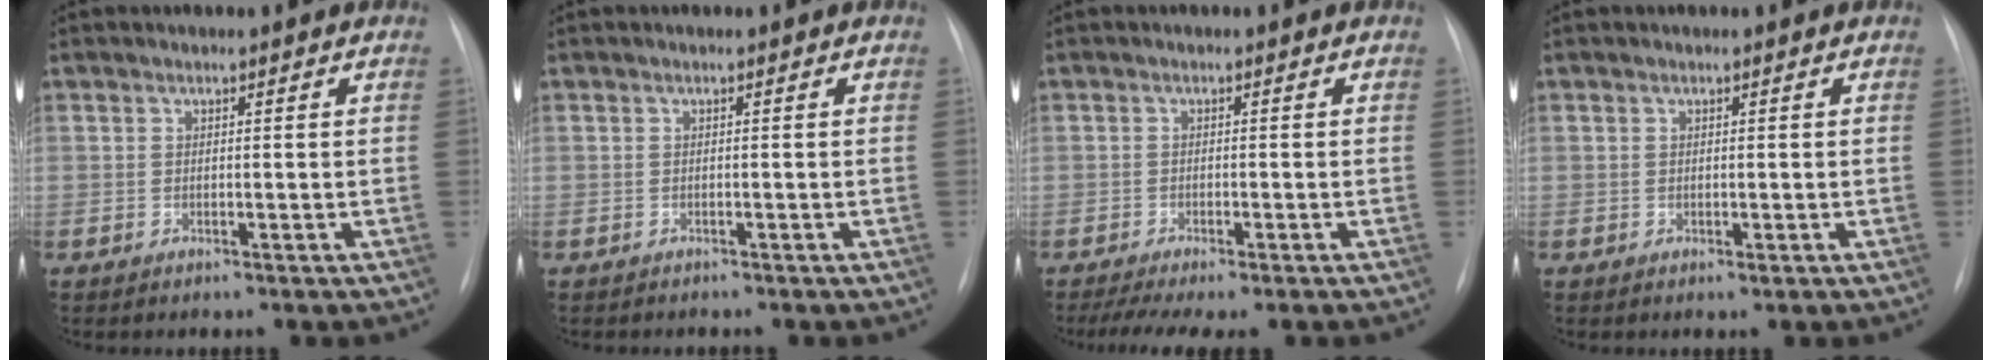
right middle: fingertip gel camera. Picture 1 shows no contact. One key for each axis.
{"total": 1.0, "fx": -0.9, "fy": 0.3, "fz": 0.2, "tx": -0.006, "ty": -0.001, "tz": -0.012}
{"total": 7.2, "fx": -5.6, "fy": 0.8, "fz": 4.5, "tx": -0.072, "ty": -0.010, "tz": -0.086}
{"total": 0.0}